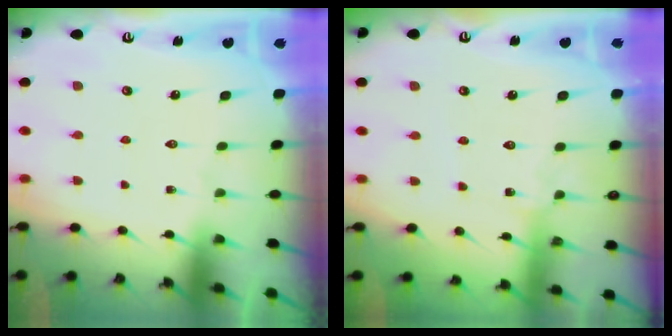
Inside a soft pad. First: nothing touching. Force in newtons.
{"total": 1.8, "press": 1.8, "slide": 0.2}